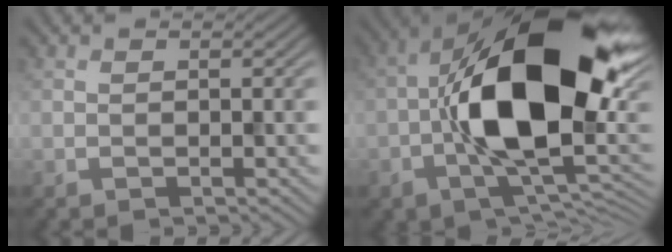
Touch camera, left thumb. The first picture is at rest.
{"total": 17.8, "force": [-0.3, 9.3, 15.2], "torque": [-0.269, -0.005, -0.012]}